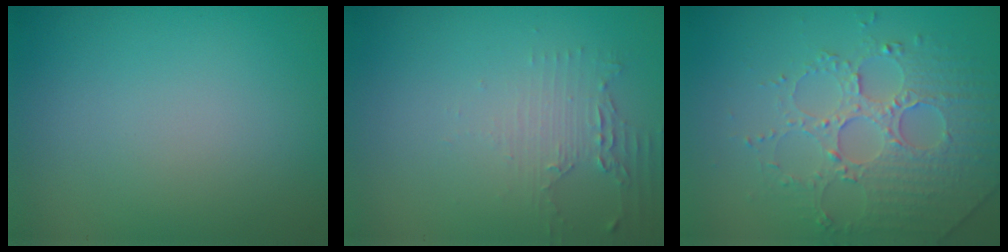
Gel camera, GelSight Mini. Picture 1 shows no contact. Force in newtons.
{"total": 2.2, "press": 1.7, "slide": 1.4}
{"total": 4.1, "press": 3.9, "slide": 1.2}